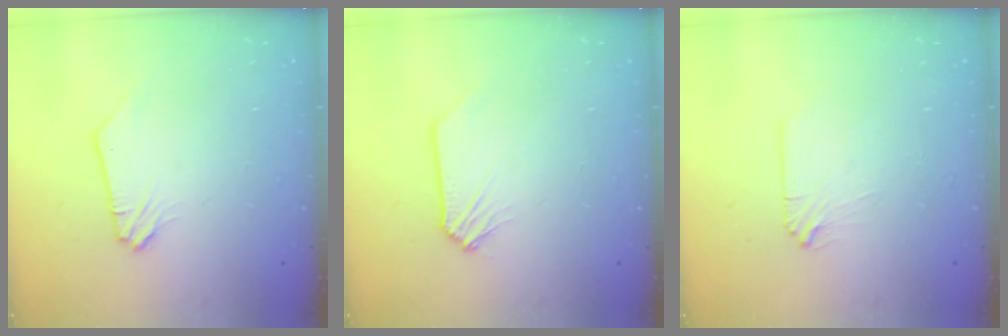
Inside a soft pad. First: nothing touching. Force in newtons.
{"total": 0.6, "press": 0.6, "slide": 0.1}
{"total": 1.7, "press": 1.7, "slide": 0.4}